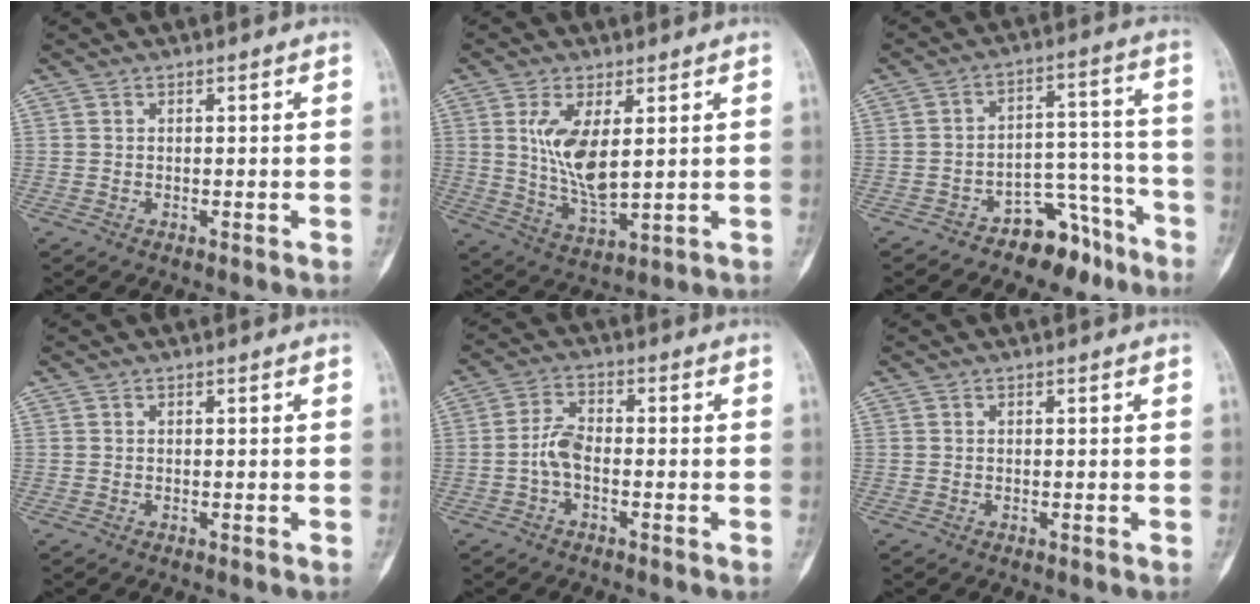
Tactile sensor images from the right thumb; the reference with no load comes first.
{"total": 10.0, "force": [2.1, 4.1, 8.8], "torque": [-0.173, -0.026, 0.052]}
{"total": 9.4, "force": [-7.1, 5.1, 3.5], "torque": [-0.013, 0.101, -0.111]}
{"total": 0.0}
{"total": 4.5, "force": [-1.3, 2.3, 3.7], "torque": [-0.070, 0.015, -0.033]}
{"total": 0.0}